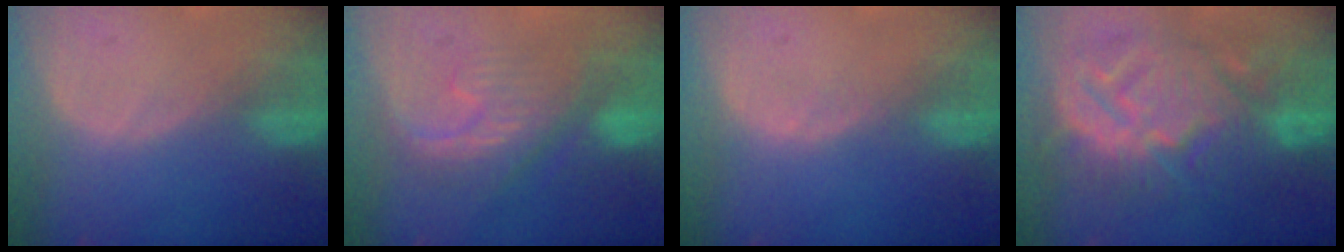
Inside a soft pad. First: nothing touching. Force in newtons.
{"total": 8.0, "press": 8.0, "slide": 1.0}
{"total": 0.7, "press": 0.6, "slide": 0.3}
{"total": 14.0, "press": 13.9, "slide": 1.4}